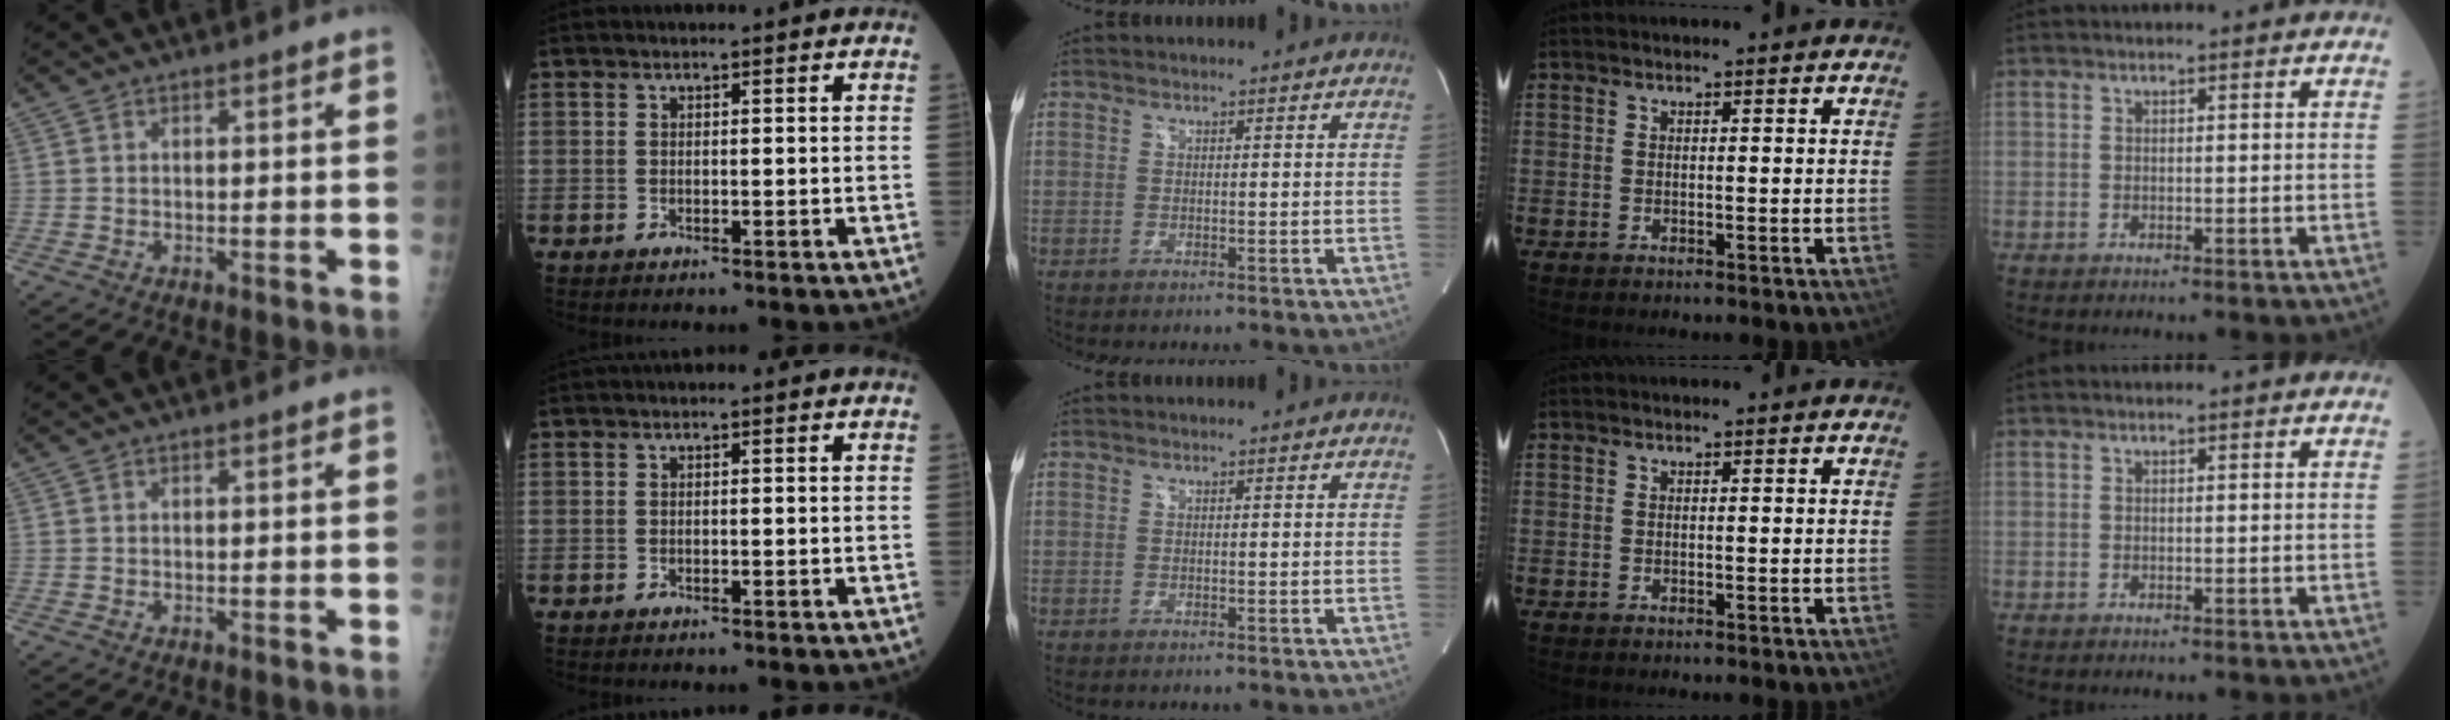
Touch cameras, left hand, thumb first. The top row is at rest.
{}